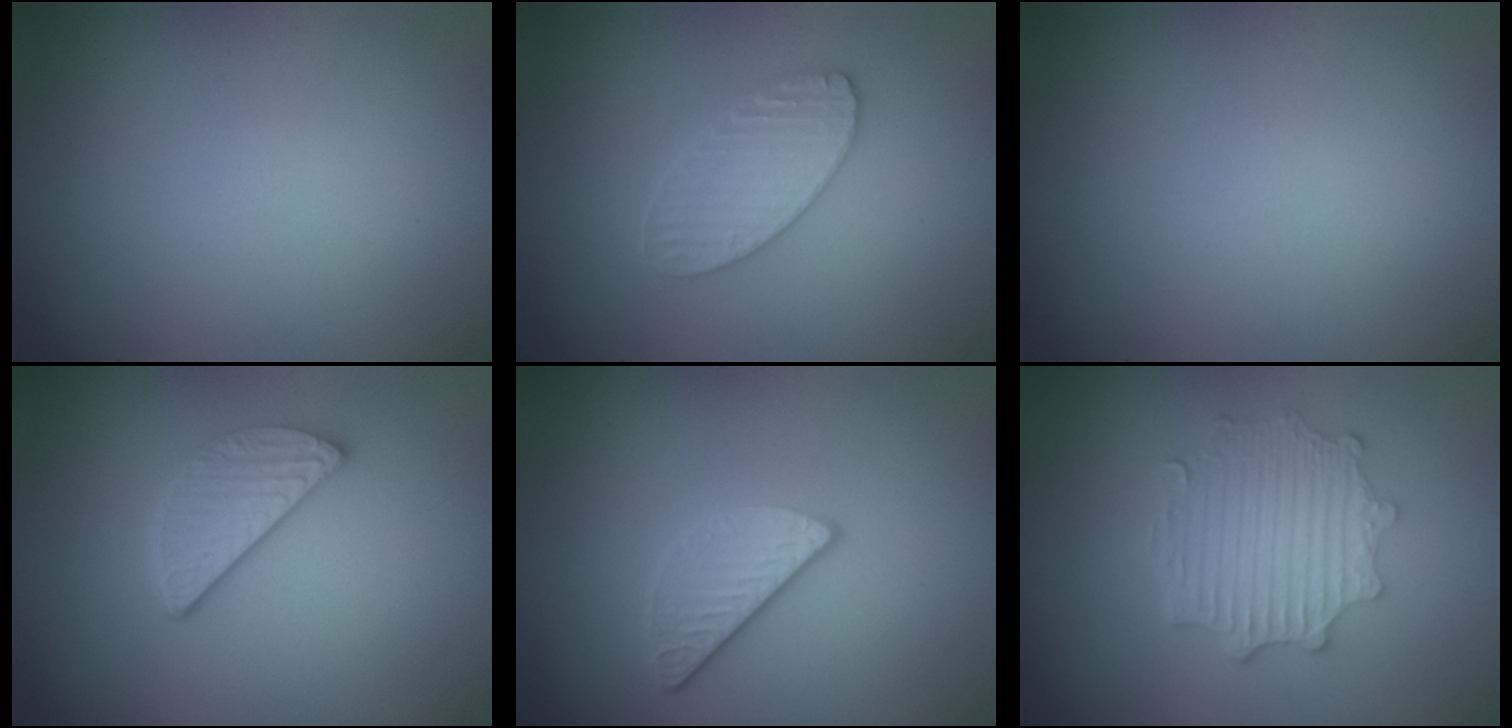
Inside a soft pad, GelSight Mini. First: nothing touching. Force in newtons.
{"total": 3.2, "press": 3.2, "slide": 0.3}
{"total": 0.0}
{"total": 3.2, "press": 2.6, "slide": 2.0}
{"total": 2.7, "press": 2.3, "slide": 1.3}
{"total": 4.9, "press": 3.9, "slide": 2.9}